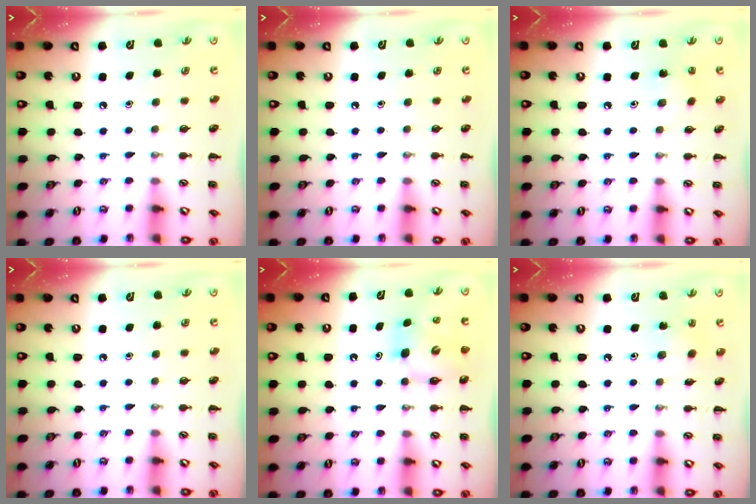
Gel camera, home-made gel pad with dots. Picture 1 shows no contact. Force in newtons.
{"total": 0.0}
{"total": 3.4, "press": 3.2, "slide": 1.0}
{"total": 0.0}
{"total": 6.1, "press": 6.1, "slide": 0.7}
{"total": 3.0, "press": 2.8, "slide": 0.9}